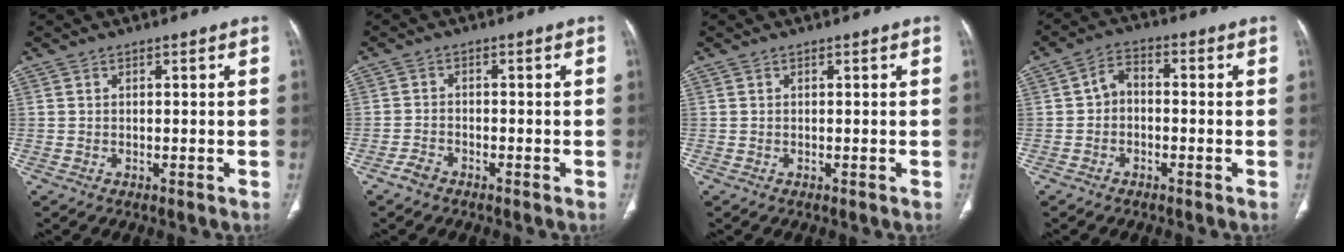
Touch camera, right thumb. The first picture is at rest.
{"total": 2.2, "force": [-1.7, 1.1, 0.8], "torque": [-0.023, 0.008, -0.033]}
{"total": 0.0}
{"total": 4.2, "force": [-0.7, 3.1, 2.7], "torque": [-0.037, 0.021, -0.025]}